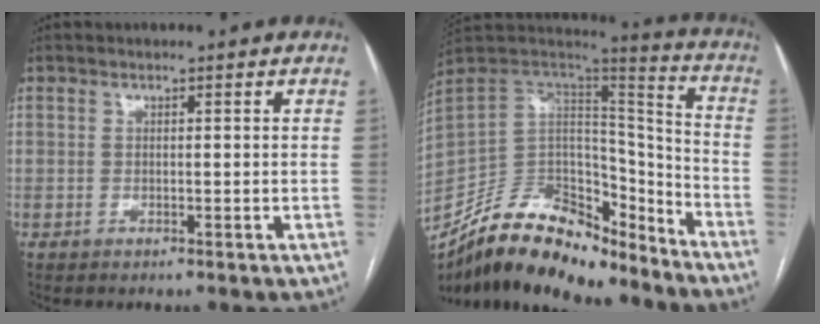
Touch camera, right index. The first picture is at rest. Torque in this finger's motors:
{"motor_torque": [-0.26, -1.80, -1.05, -0.21]}